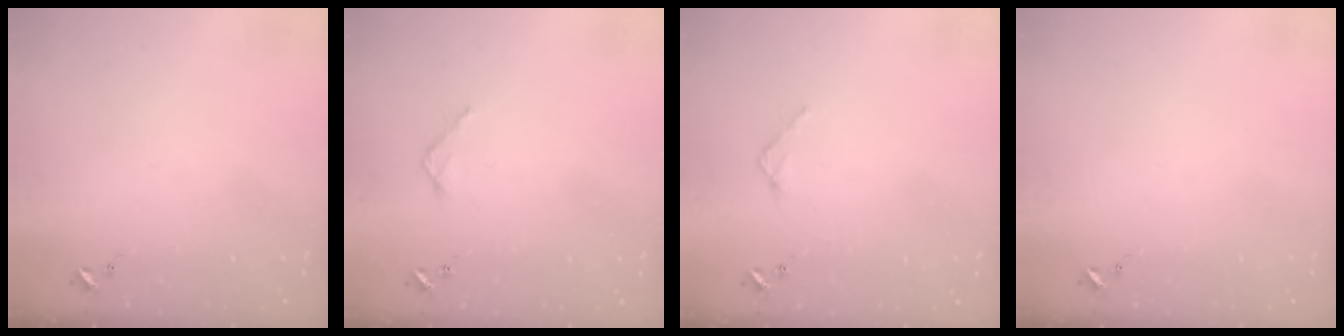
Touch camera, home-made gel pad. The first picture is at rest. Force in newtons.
{"total": 2.7, "press": 2.7, "slide": 0.2}
{"total": 2.4, "press": 2.3, "slide": 0.3}
{"total": 0.0}